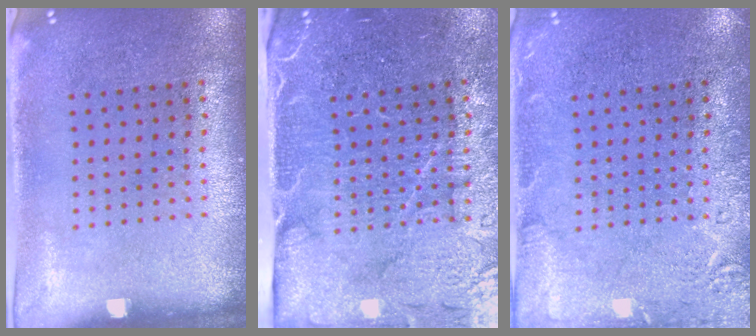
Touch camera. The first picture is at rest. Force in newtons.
{"total": 4.5, "press": 3.9, "slide": 2.2}
{"total": 2.7, "press": 2.7, "slide": 0.5}